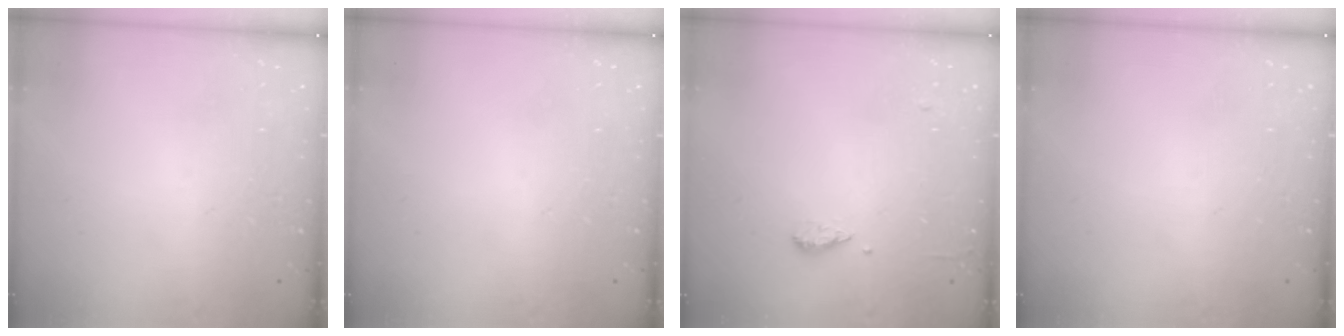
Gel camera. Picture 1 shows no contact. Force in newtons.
{"total": 0.0}
{"total": 6.1, "press": 6.0, "slide": 0.7}
{"total": 0.0}